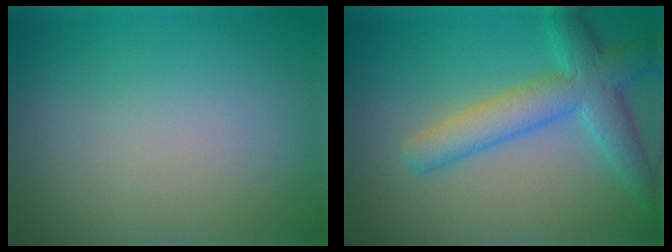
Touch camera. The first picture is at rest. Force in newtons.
{"total": 5.8, "press": 5.8, "slide": 0.4}